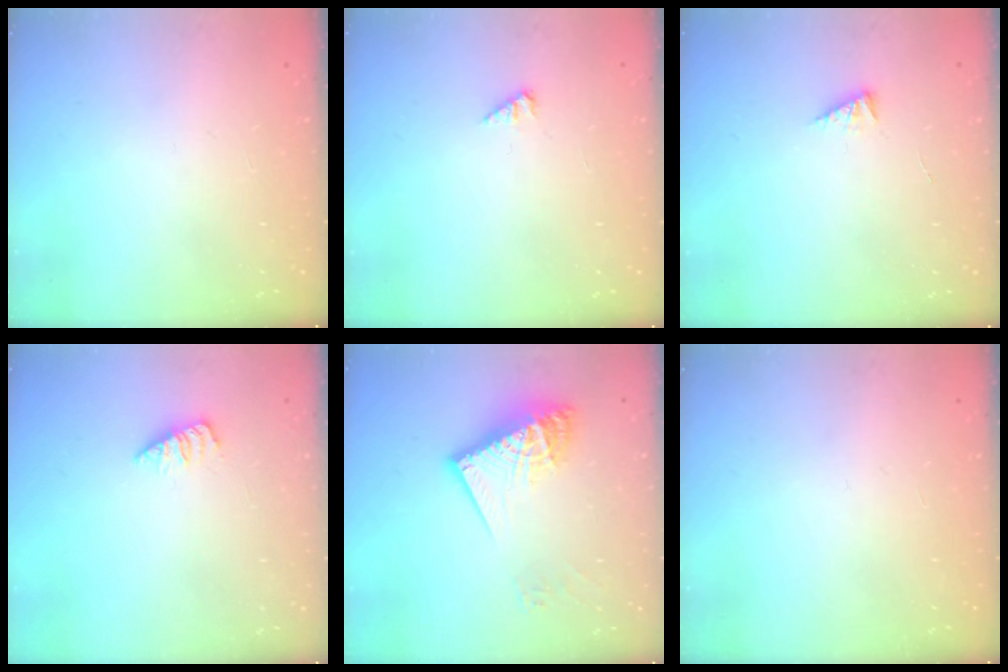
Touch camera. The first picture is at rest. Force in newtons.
{"total": 1.9, "press": 1.9, "slide": 0.3}
{"total": 2.7, "press": 2.7, "slide": 0.6}
{"total": 0.9, "press": 0.8, "slide": 0.3}
{"total": 15.4, "press": 15.3, "slide": 1.4}
{"total": 0.0}